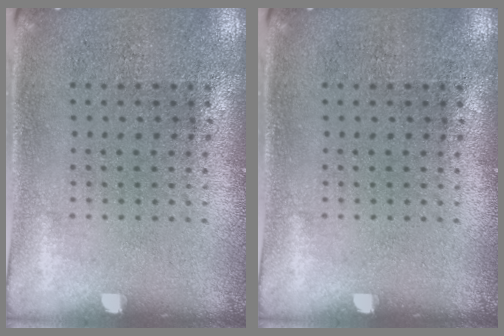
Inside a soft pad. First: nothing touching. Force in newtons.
{"total": 0.0}